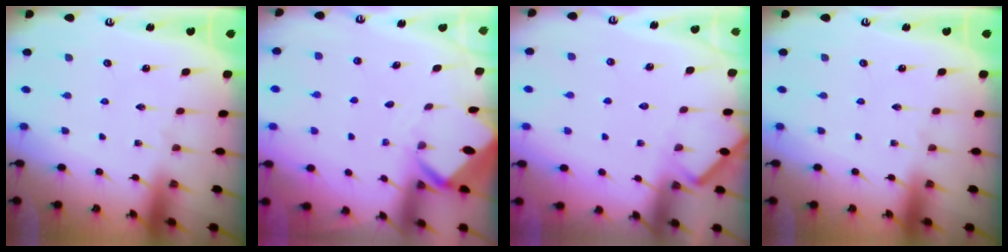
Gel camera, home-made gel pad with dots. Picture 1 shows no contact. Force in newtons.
{"total": 2.8, "press": 2.8, "slide": 0.1}
{"total": 5.2, "press": 5.2, "slide": 0.6}
{"total": 0.0}